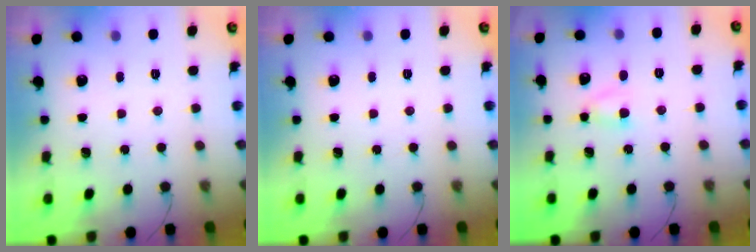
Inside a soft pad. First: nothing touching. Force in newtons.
{"total": 0.0}
{"total": 2.7, "press": 2.5, "slide": 1.0}